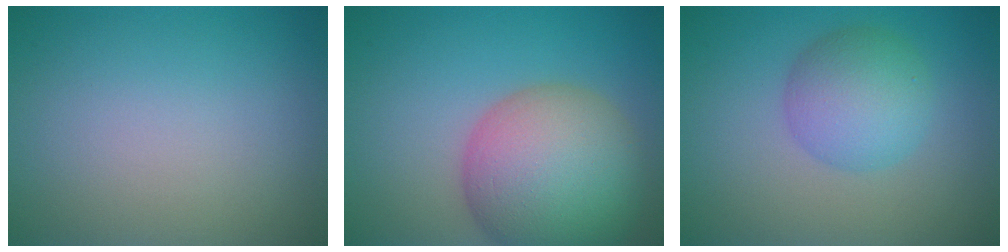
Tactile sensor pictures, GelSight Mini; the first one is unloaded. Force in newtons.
{"total": 11.1, "press": 11.1, "slide": 0.7}
{"total": 4.7, "press": 4.7, "slide": 0.1}